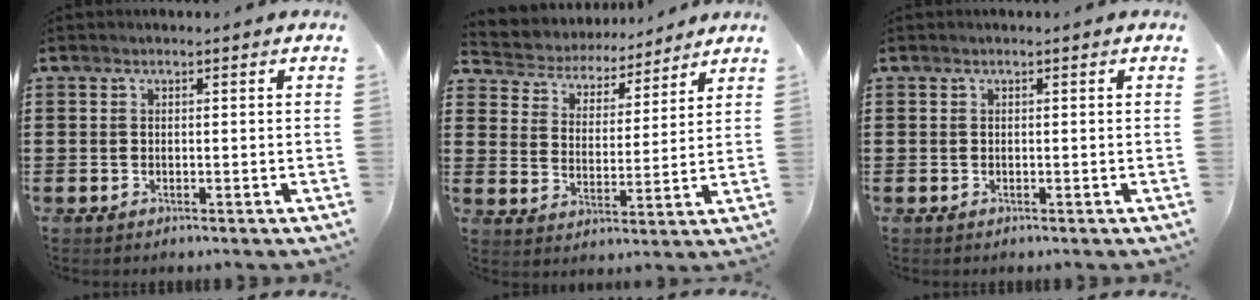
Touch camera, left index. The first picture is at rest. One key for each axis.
{"total": 4.7, "fx": 4.7, "fy": 0.8, "fz": -0.1, "tx": -0.027, "ty": -0.036, "tz": 0.076}
{"total": 0.0}